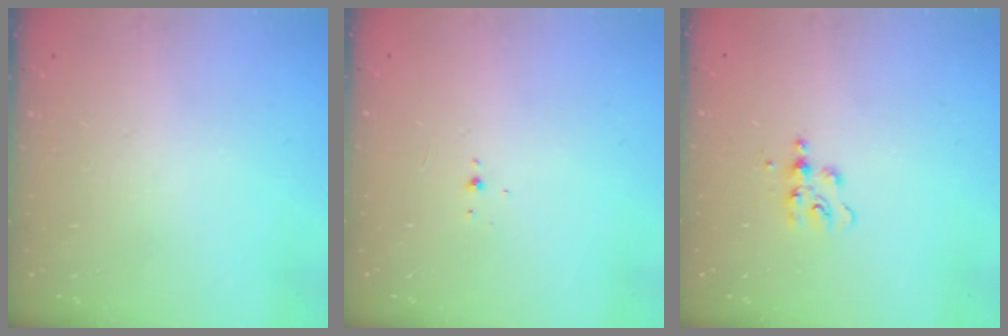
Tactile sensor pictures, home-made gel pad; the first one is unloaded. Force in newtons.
{"total": 2.1, "press": 1.9, "slide": 0.8}
{"total": 6.1, "press": 6.1, "slide": 0.8}